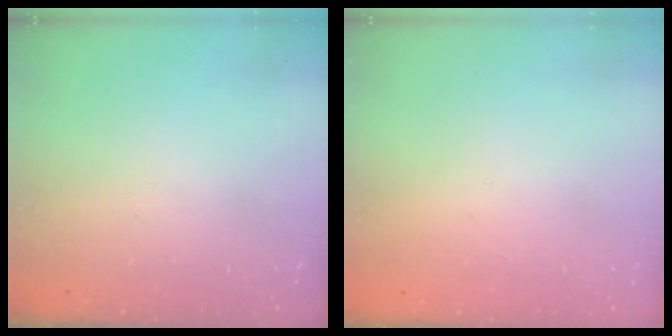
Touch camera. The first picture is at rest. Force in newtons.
{"total": 1.0, "press": 0.9, "slide": 0.2}